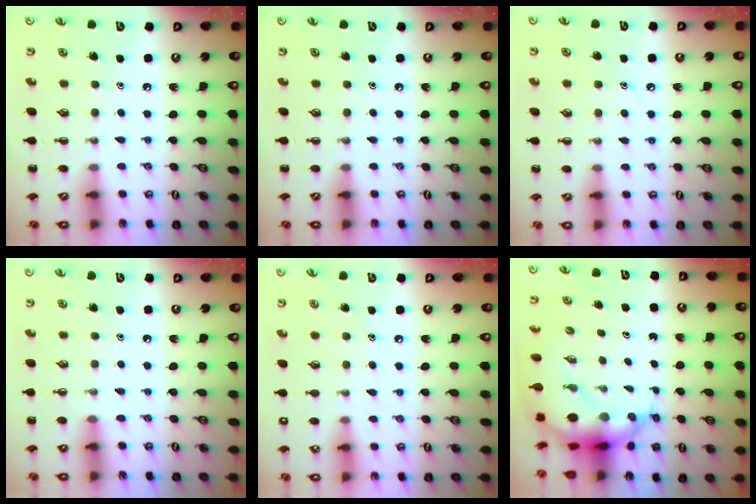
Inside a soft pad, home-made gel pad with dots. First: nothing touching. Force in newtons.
{"total": 0.0}
{"total": 5.6, "press": 5.4, "slide": 1.6}
{"total": 5.8, "press": 5.5, "slide": 1.7}
{"total": 6.4, "press": 6.2, "slide": 1.7}
{"total": 7.3, "press": 7.0, "slide": 1.9}